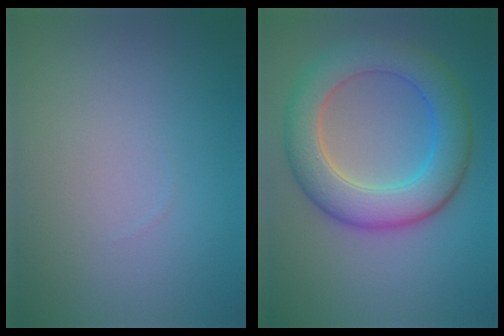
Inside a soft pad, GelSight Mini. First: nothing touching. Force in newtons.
{"total": 7.3, "press": 7.3, "slide": 0.2}